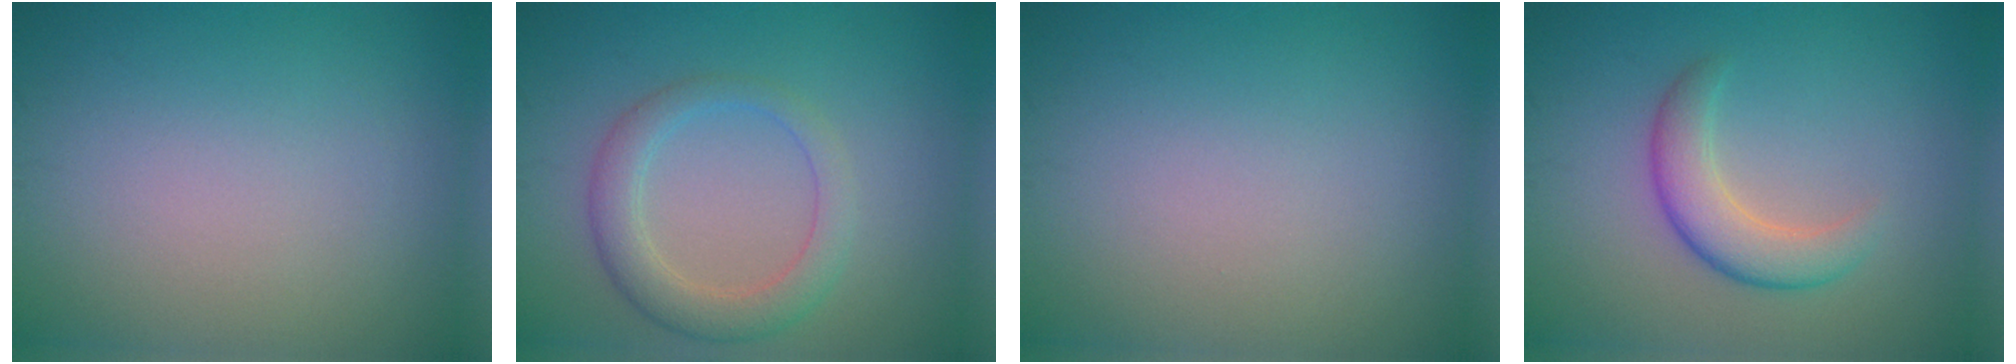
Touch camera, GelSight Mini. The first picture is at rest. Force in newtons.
{"total": 3.5, "press": 3.5, "slide": 0.3}
{"total": 0.0}
{"total": 3.6, "press": 3.6, "slide": 0.2}